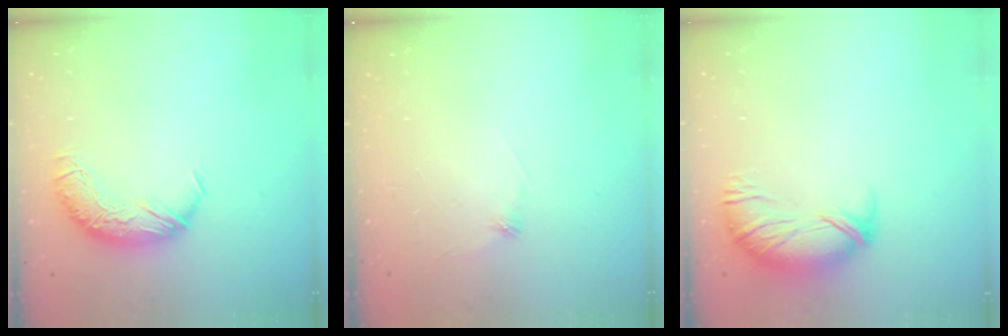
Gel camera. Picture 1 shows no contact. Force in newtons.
{"total": 9.2, "press": 9.2, "slide": 0.3}
{"total": 3.9, "press": 3.4, "slide": 2.0}